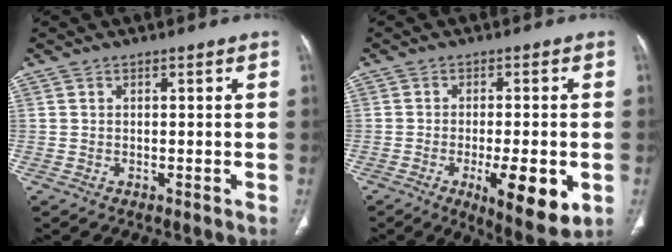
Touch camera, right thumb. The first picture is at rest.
{"total": 9.6, "force": [-3.3, 2.8, 8.5], "torque": [-0.121, -0.005, -0.044]}